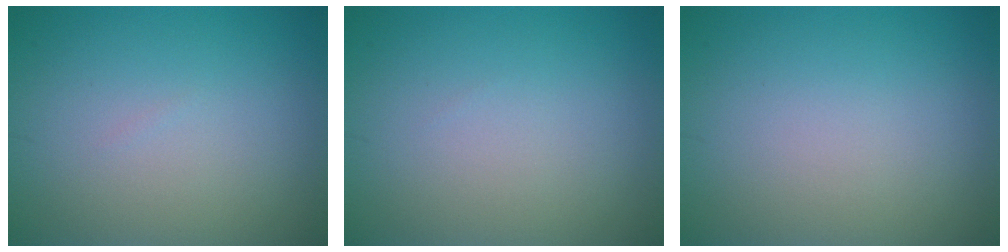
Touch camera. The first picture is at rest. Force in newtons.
{"total": 0.0}
{"total": 0.0}